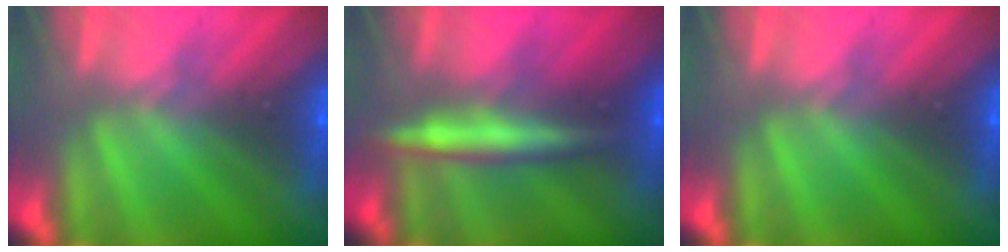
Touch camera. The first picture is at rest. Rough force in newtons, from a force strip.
{"total": 2.8}
{"total": 0.0}